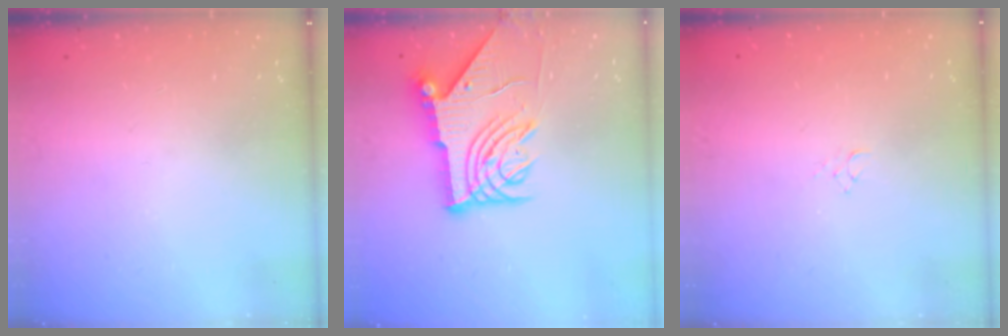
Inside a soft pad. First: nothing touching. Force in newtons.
{"total": 12.2, "press": 12.1, "slide": 1.3}
{"total": 2.9, "press": 2.9, "slide": 0.3}